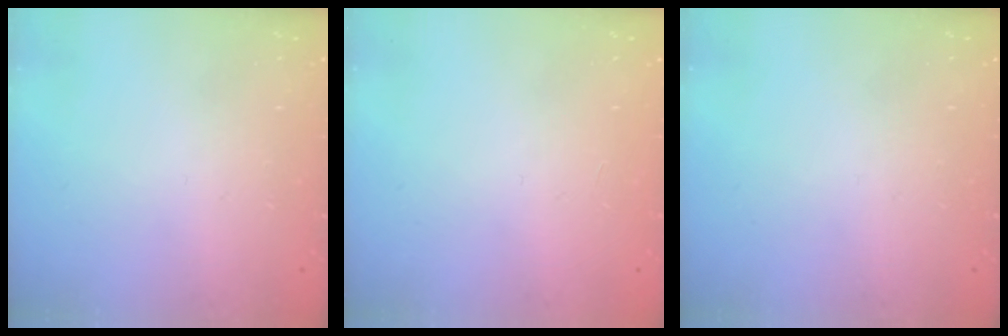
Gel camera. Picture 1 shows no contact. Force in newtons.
{"total": 0.0}
{"total": 0.0}